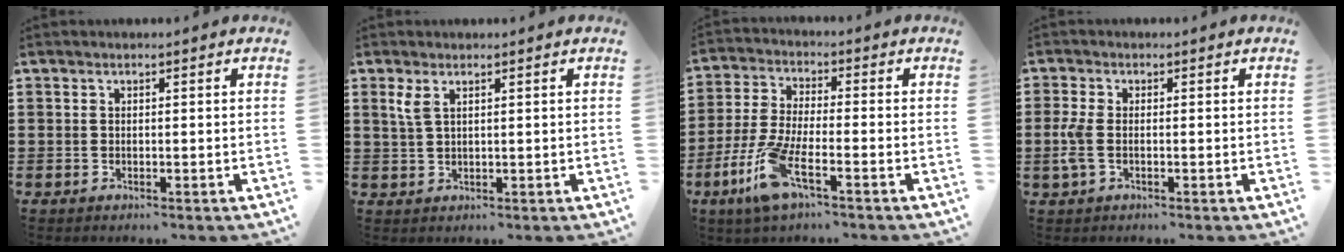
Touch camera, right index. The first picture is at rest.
{"total": 2.3, "force": [1.3, 0.7, 1.8], "torque": [-0.038, 0.004, 0.022]}
{"total": 9.3, "force": [-5.1, 2.1, 7.6], "torque": [-0.190, -0.022, -0.101]}
{"total": 3.4, "force": [-0.7, 1.5, 3.0], "torque": [-0.083, -0.008, -0.020]}